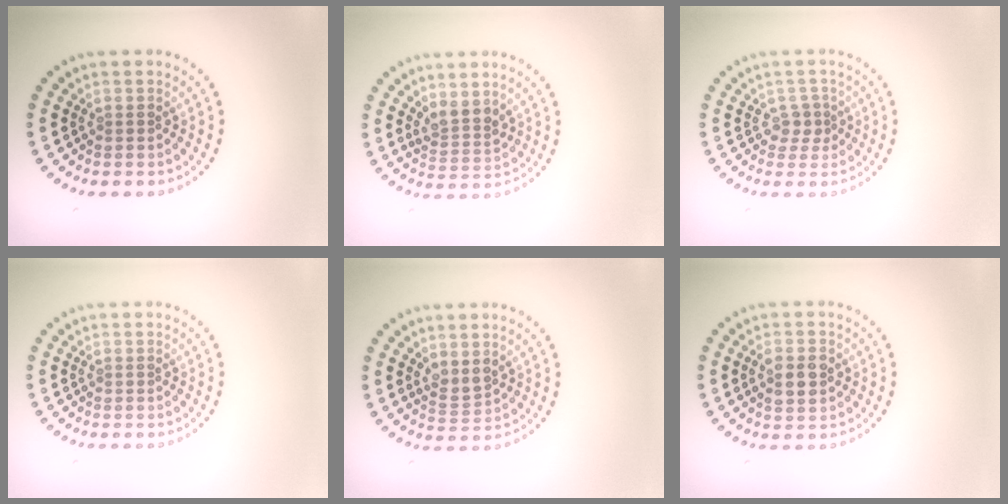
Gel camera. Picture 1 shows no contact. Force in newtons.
{"total": 2.3, "press": 1.9, "slide": 1.3}
{"total": 1.6, "press": 1.3, "slide": 1.0}
{"total": 0.0}
{"total": 1.6, "press": 1.4, "slide": 0.9}
{"total": 2.4, "press": 2.4, "slide": 0.1}